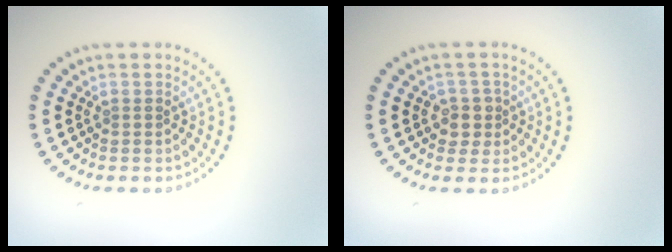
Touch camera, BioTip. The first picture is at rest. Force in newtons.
{"total": 2.0, "press": 1.7, "slide": 0.9}